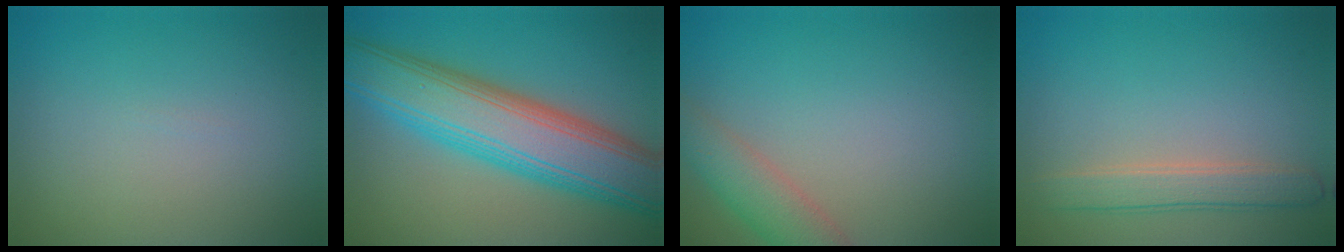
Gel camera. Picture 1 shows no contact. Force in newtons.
{"total": 10.4, "press": 10.4, "slide": 0.2}
{"total": 3.4, "press": 3.4, "slide": 0.1}
{"total": 2.6, "press": 2.6, "slide": 0.1}